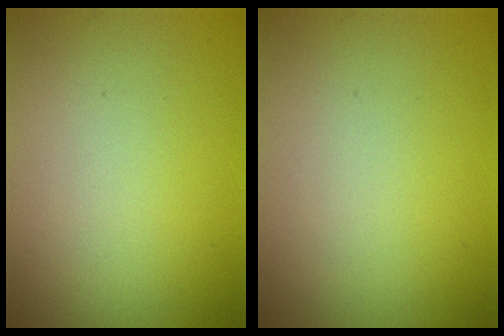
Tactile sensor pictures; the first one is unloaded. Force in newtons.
{"total": 0.0}